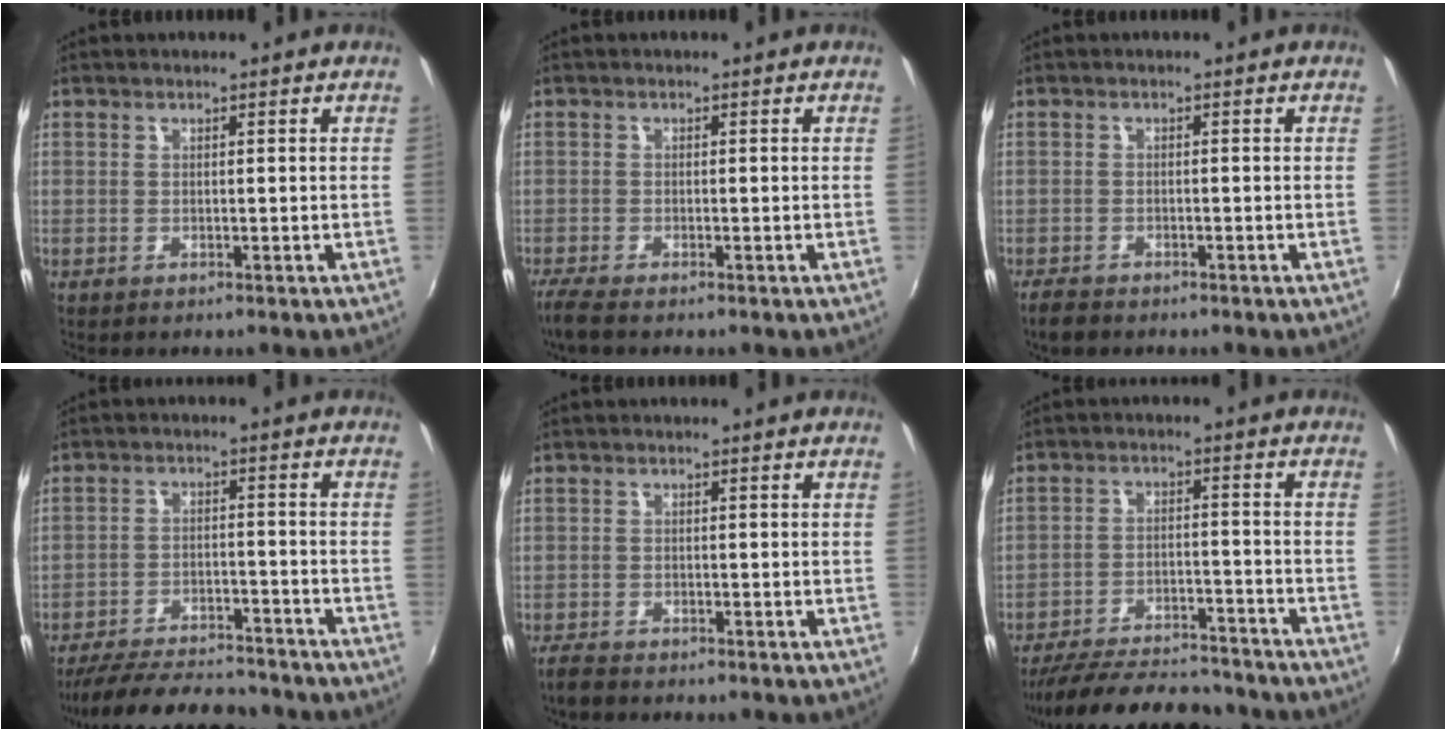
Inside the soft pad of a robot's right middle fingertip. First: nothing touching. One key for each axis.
{"total": 2.6, "fx": -2.1, "fy": -0.1, "fz": 1.6, "tx": -0.044, "ty": -0.011, "tz": -0.045}
{"total": 2.7, "fx": -2.3, "fy": 0.9, "fz": 1.1, "tx": -0.033, "ty": -0.010, "tz": -0.046}
{"total": 16.8, "fx": -14.8, "fy": 4.0, "fz": 6.9, "tx": -0.147, "ty": -0.011, "tz": -0.219}
{"total": 2.3, "fx": -2.1, "fy": 0.3, "fz": 0.9, "tx": -0.026, "ty": -0.011, "tz": -0.045}
{"total": 18.8, "fx": -16.6, "fy": 4.6, "fz": 7.6, "tx": -0.157, "ty": -0.011, "tz": -0.241}